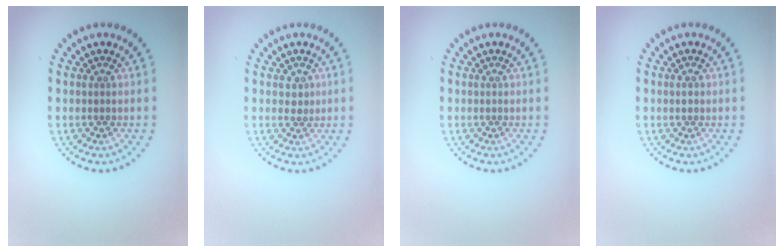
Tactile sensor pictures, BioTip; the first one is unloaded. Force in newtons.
{"total": 1.0, "press": 0.8, "slide": 0.5}
{"total": 0.0}
{"total": 0.9, "press": 0.8, "slide": 0.2}